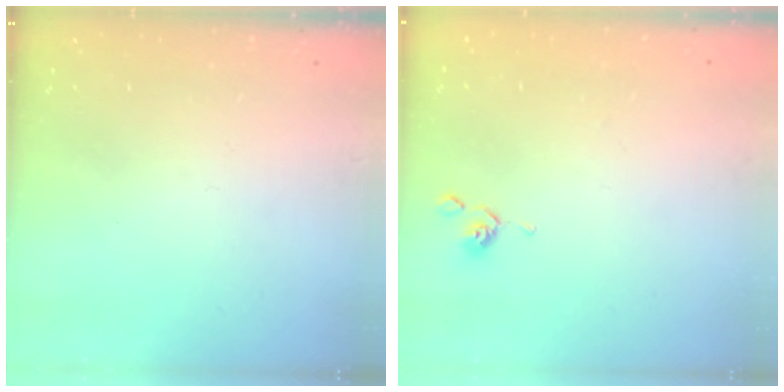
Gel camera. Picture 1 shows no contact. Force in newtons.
{"total": 1.0, "press": 0.9, "slide": 0.3}